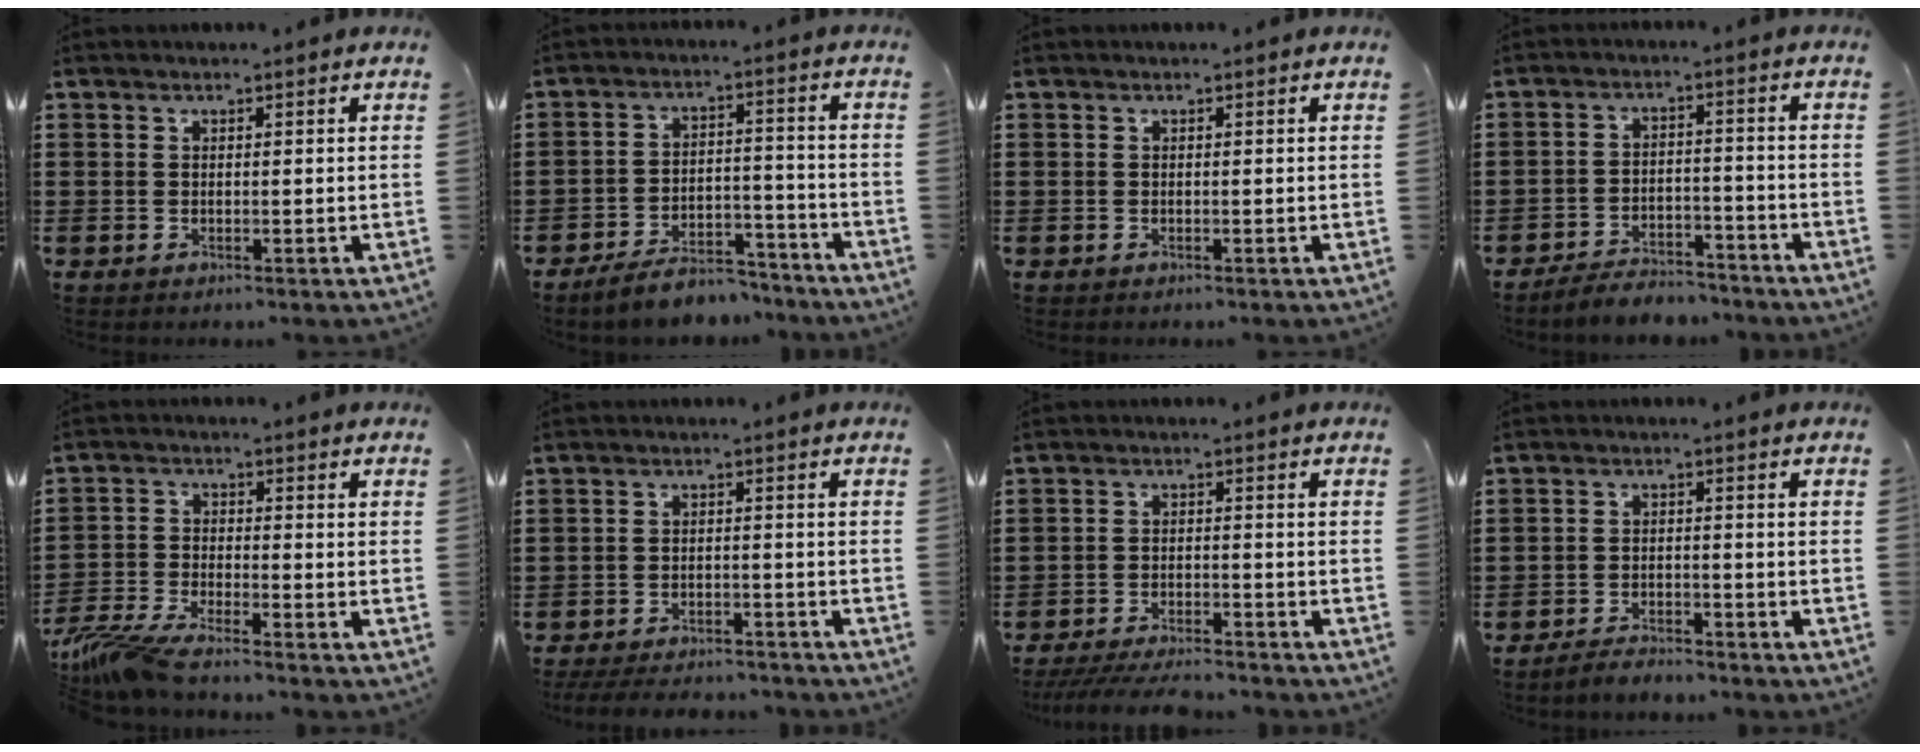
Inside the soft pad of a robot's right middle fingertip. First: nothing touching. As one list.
[{"total": 6.4, "force": [-6.0, 1.4, 1.8], "torque": [-0.028, 0.015, -0.114]}, {"total": 0.0}, {"total": 4.5, "force": [-4.4, 0.7, 0.3], "torque": [-0.009, 0.009, -0.093]}, {"total": 5.5, "force": [-4.9, -0.1, 2.5], "torque": [-0.083, -0.028, -0.102]}, {"total": 3.4, "force": [-3.4, 0.5, 0.5], "torque": [-0.017, 0.000, -0.072]}, {"total": 4.7, "force": [-4.4, 0.3, 1.6], "torque": [-0.038, -0.010, -0.090]}, {"total": 2.8, "force": [-2.8, 0.4, 0.0], "torque": [-0.007, 0.001, -0.059]}]